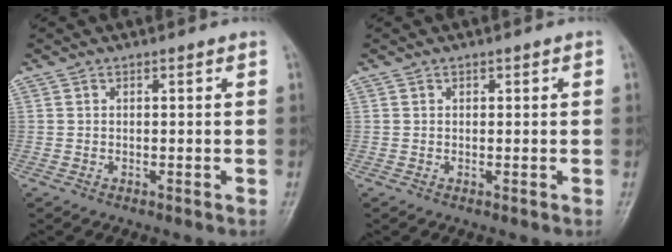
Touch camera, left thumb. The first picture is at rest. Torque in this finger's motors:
{"motor_torque": [-0.34, 0.10, -0.43, -0.13, 0.04]}